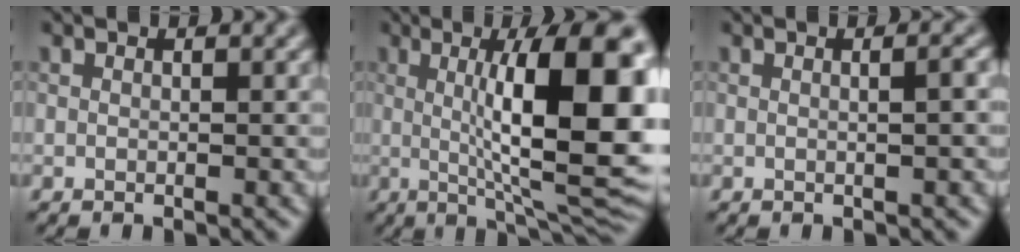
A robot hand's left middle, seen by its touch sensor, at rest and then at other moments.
{"total": 13.2, "force": [1.3, 3.0, 12.8], "torque": [-0.166, 0.005, 0.021]}
{"total": 2.4, "force": [0.3, 1.0, 2.2], "torque": [-0.013, 0.009, -0.006]}